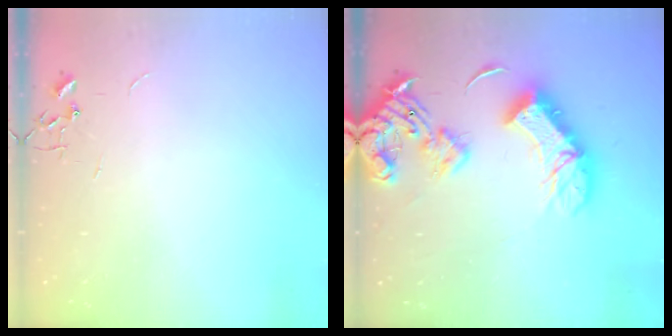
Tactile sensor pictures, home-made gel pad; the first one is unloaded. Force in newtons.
{"total": 21.9, "press": 21.7, "slide": 2.7}